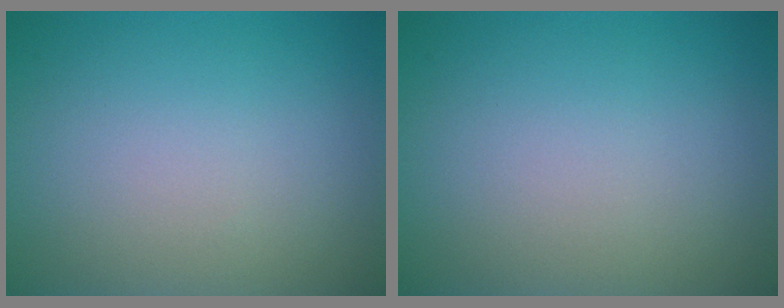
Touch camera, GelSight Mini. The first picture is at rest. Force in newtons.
{"total": 0.0}